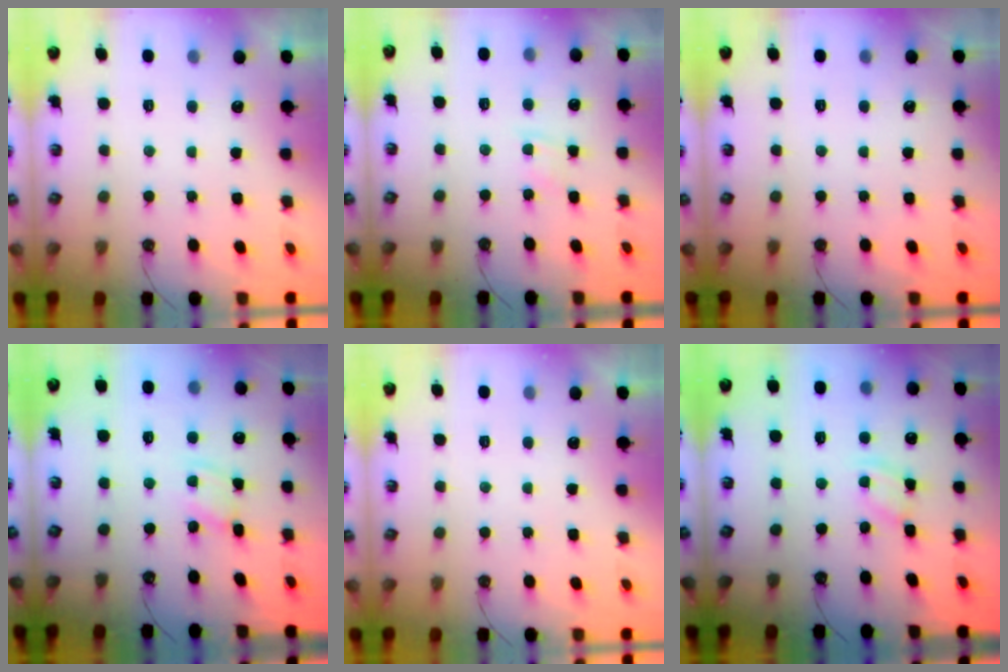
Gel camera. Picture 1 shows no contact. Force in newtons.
{"total": 4.7, "press": 4.6, "slide": 0.5}
{"total": 0.0}
{"total": 1.5, "press": 1.5, "slide": 0.1}
{"total": 0.0}
{"total": 2.1, "press": 2.1, "slide": 0.3}